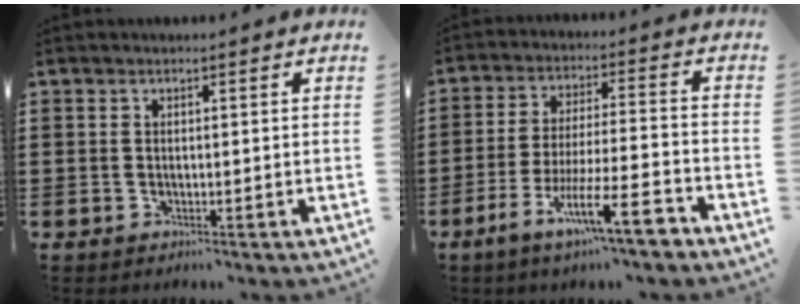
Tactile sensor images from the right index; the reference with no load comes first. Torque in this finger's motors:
{"motor_torque": [1.17, 0.97, 0.35, 0.12]}